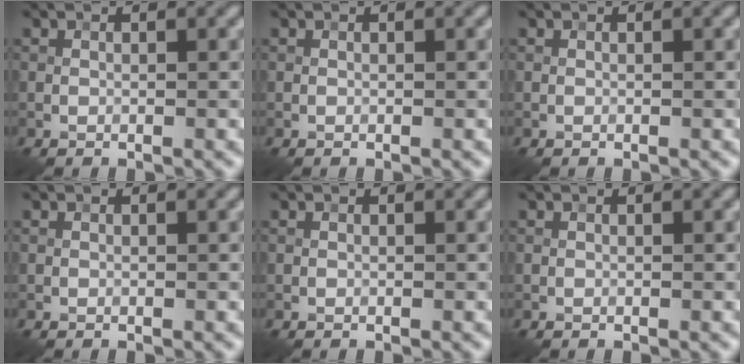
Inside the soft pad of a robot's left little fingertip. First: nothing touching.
{"total": 0.0}
{"total": 0.0}
{"total": 0.0}
{"total": 0.0}
{"total": 0.0}